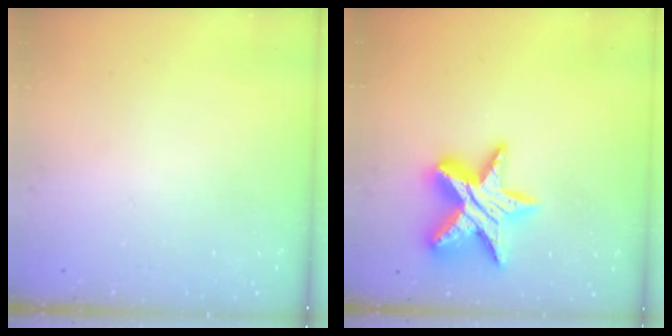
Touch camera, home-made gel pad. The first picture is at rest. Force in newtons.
{"total": 16.2, "press": 16.2, "slide": 1.1}